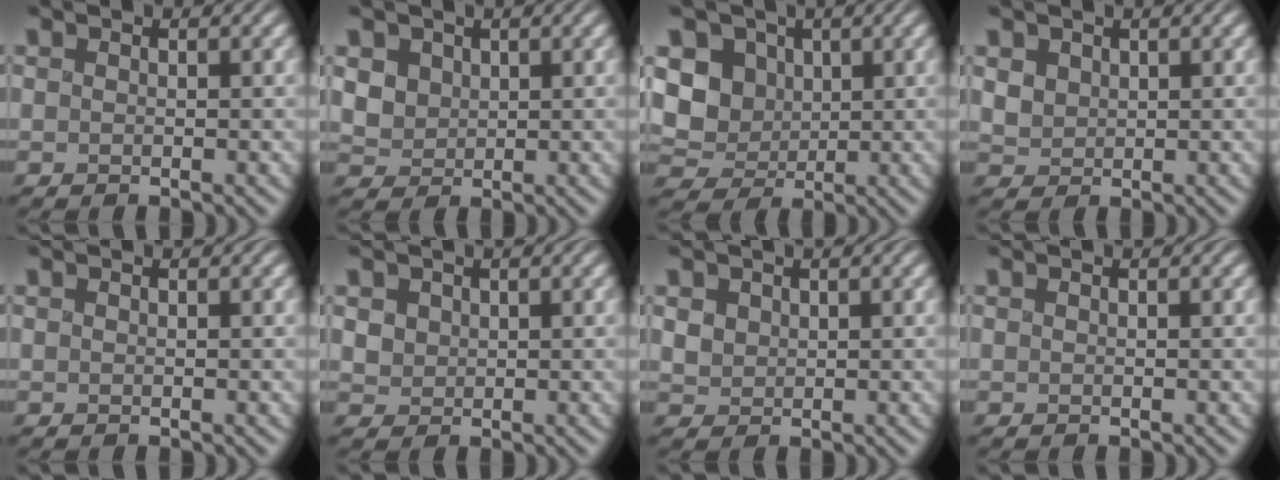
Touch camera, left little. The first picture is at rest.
{"total": 2.6, "force": [0.6, 2.2, 1.2], "torque": [-0.034, -0.007, 0.015]}
{"total": 6.0, "force": [0.7, 5.1, 3.0], "torque": [-0.069, 0.005, -0.002]}
{"total": 1.8, "force": [0.7, 1.5, 0.8], "torque": [-0.024, -0.002, 0.014]}
{"total": 0.0}
{"total": 1.5, "force": [0.4, 1.3, 0.5], "torque": [-0.018, -0.006, 0.012]}
{"total": 1.5, "force": [0.5, 1.3, 0.6], "torque": [-0.017, -0.003, 0.011]}
{"total": 0.0}